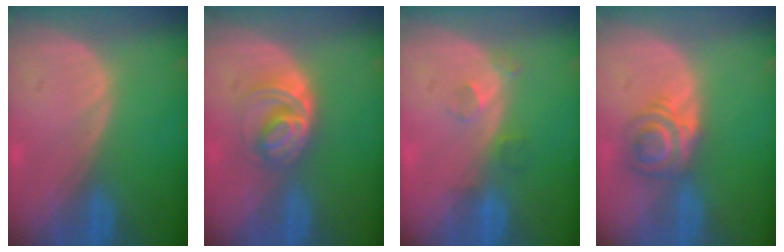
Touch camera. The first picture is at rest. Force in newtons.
{"total": 5.9, "press": 5.2, "slide": 2.7}
{"total": 3.2, "press": 2.6, "slide": 1.8}
{"total": 6.1, "press": 5.2, "slide": 3.3}